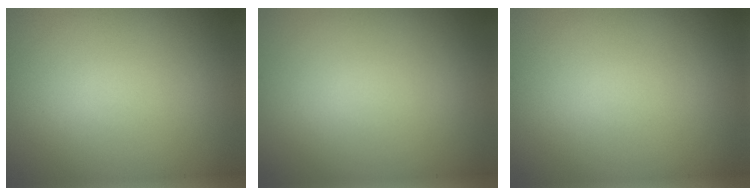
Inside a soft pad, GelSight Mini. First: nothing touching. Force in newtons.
{"total": 0.0}
{"total": 0.0}